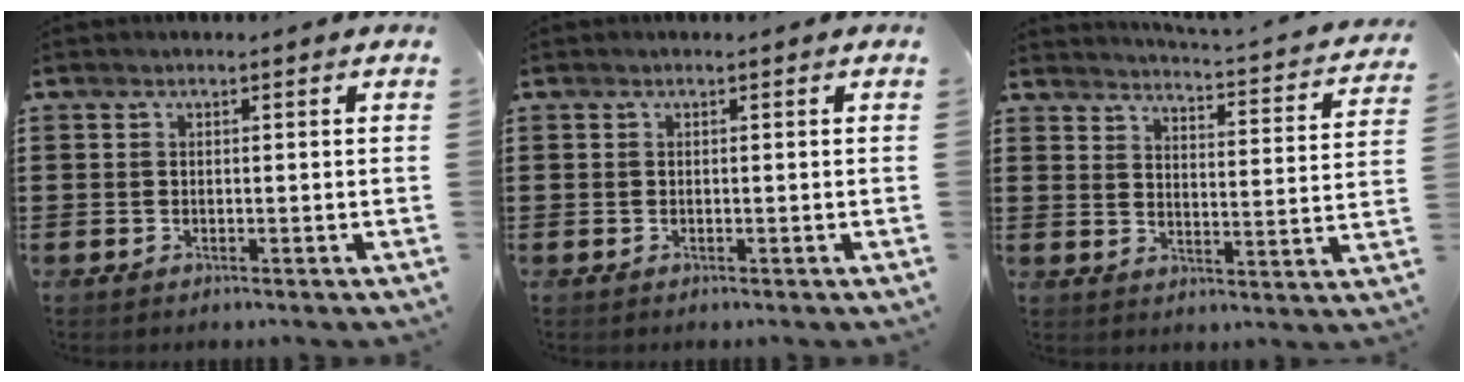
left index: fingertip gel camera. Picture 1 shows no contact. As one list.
[{"total": 0.0}, {"total": 2.7, "force": [2.6, -0.5, 0.5], "torque": [-0.024, -0.037, 0.033]}]